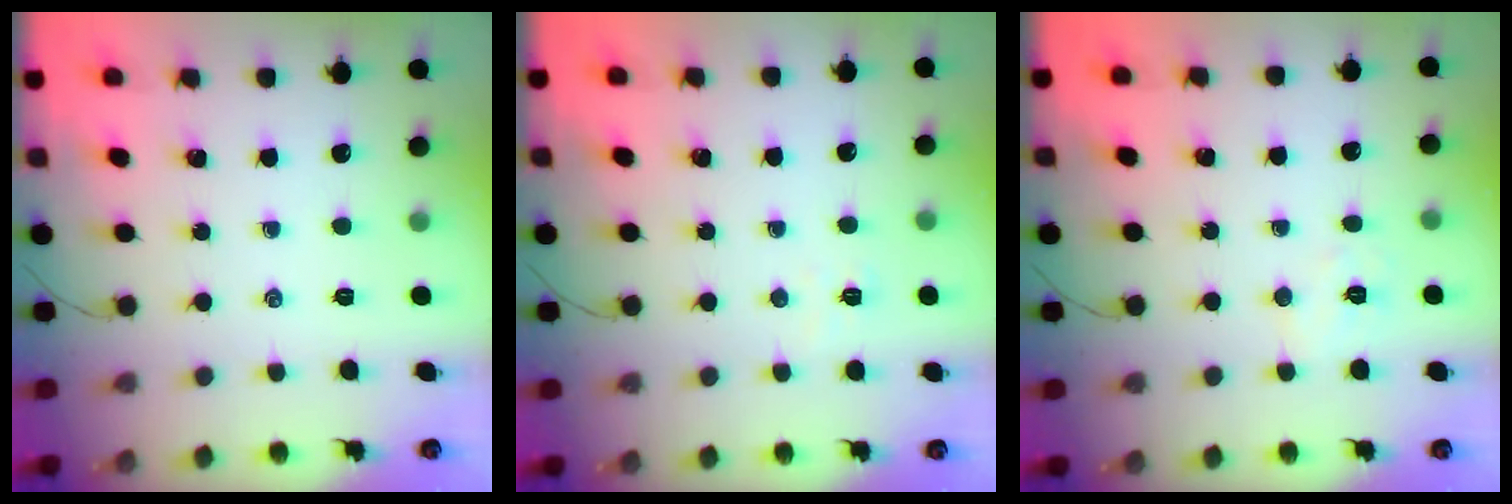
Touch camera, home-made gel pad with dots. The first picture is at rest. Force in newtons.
{"total": 2.3, "press": 2.2, "slide": 0.7}
{"total": 4.9, "press": 4.8, "slide": 1.0}